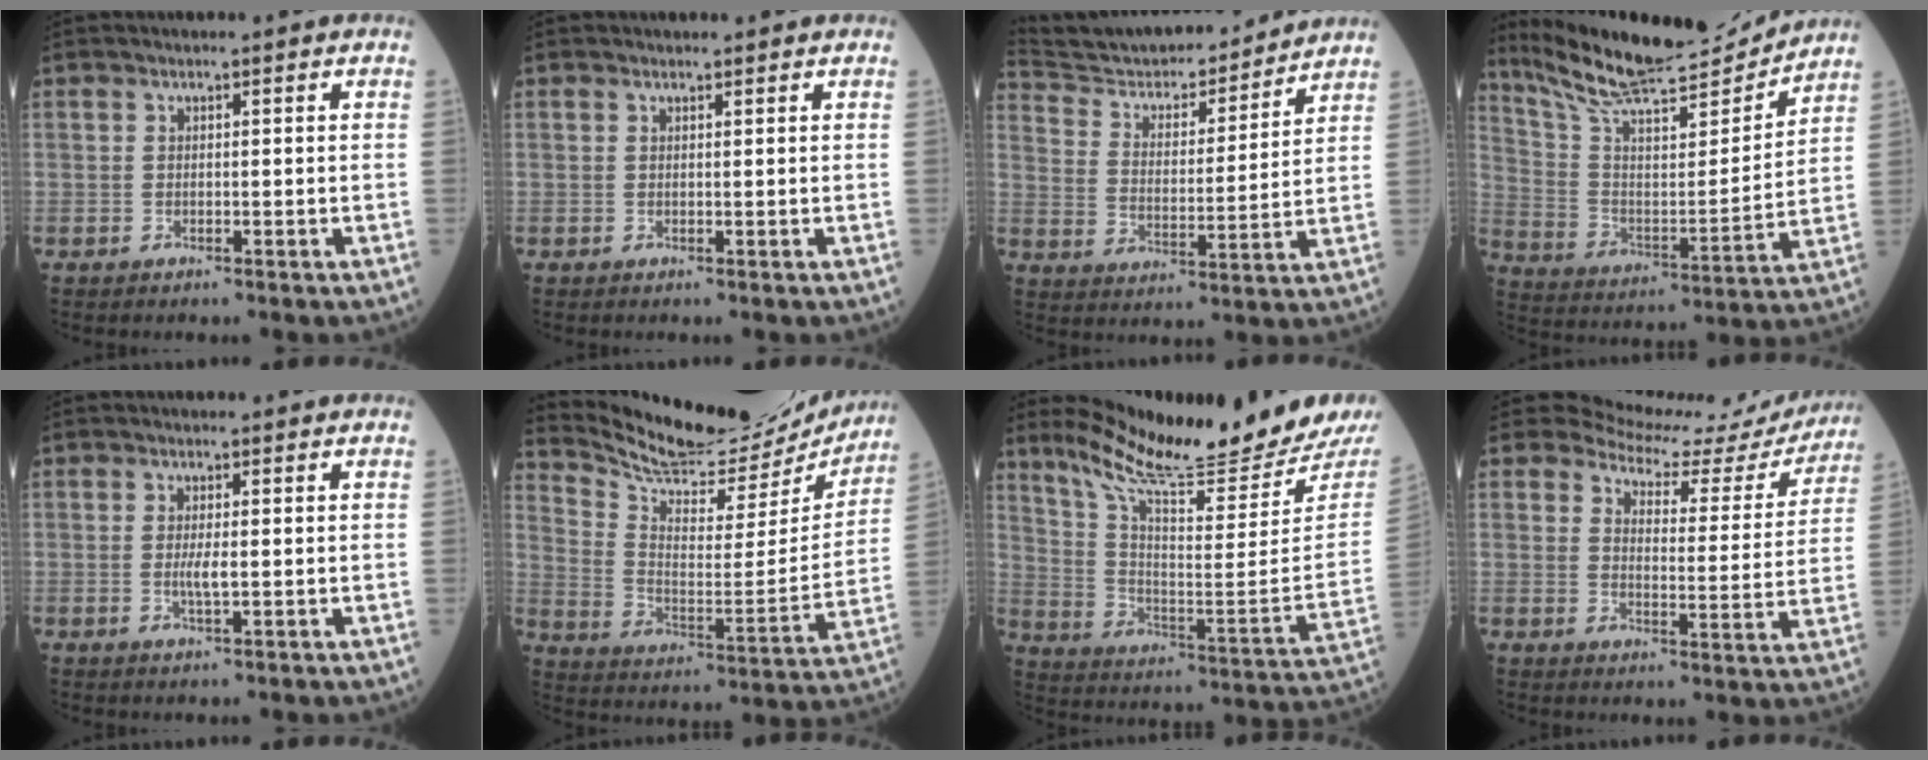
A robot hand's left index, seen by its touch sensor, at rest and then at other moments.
{"total": 0.6, "force": [0.6, 0.1, 0.0], "torque": [-0.009, 0.002, 0.011]}
{"total": 18.4, "force": [17.3, 3.0, 5.4], "torque": [-0.095, -0.001, 0.273]}
{"total": 19.2, "force": [17.8, 1.7, 7.0], "torque": [-0.136, -0.015, 0.292]}
{"total": 2.1, "force": [-0.5, 0.3, 2.0], "torque": [-0.046, -0.007, -0.006]}
{"total": 20.3, "force": [19.3, 4.5, 4.3], "torque": [-0.085, -0.050, 0.283]}
{"total": 21.0, "force": [19.3, -0.9, 8.2], "torque": [-0.149, -0.103, 0.289]}
{"total": 14.2, "force": [13.7, 3.6, 1.3], "torque": [-0.006, -0.051, 0.148]}